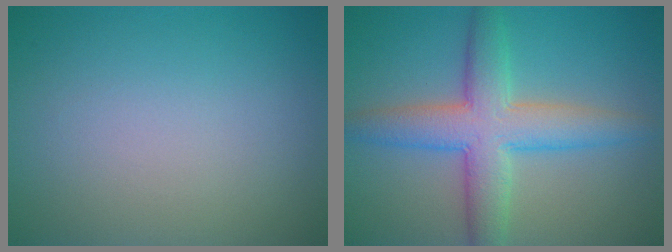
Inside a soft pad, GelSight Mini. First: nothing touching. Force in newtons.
{"total": 6.6, "press": 6.6, "slide": 0.1}